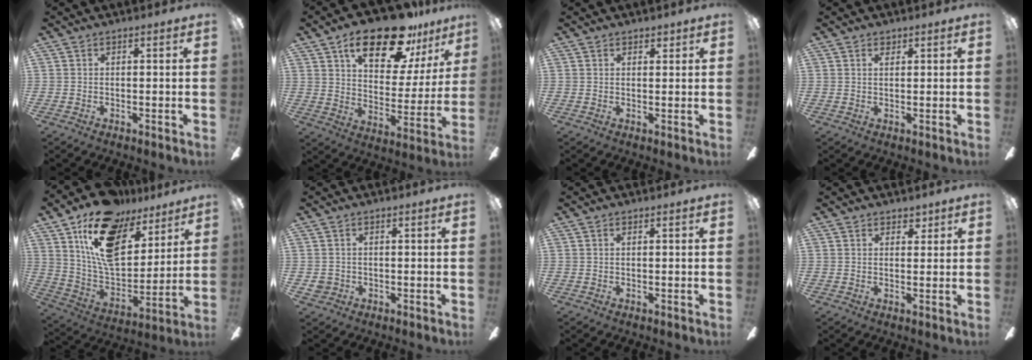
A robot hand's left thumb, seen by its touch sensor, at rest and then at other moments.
{"total": 21.1, "force": [14.0, 8.9, 13.1], "torque": [-0.207, -0.068, 0.235]}
{"total": 1.4, "force": [1.1, 0.7, 0.4], "torque": [-0.001, -0.002, 0.019]}
{"total": 1.3, "force": [0.9, 0.7, 0.8], "torque": [-0.009, -0.002, 0.014]}
{"total": 19.9, "force": [11.8, 10.8, 11.7], "torque": [-0.209, -0.063, 0.210]}
{"total": 2.1, "force": [-0.1, 2.0, 0.5], "torque": [-0.012, 0.005, -0.003]}
{"total": 0.6, "force": [0.3, 0.2, 0.5], "torque": [-0.011, 0.002, 0.005]}
{"total": 2.5, "force": [1.9, 1.5, 0.9], "torque": [-0.003, -0.005, 0.032]}